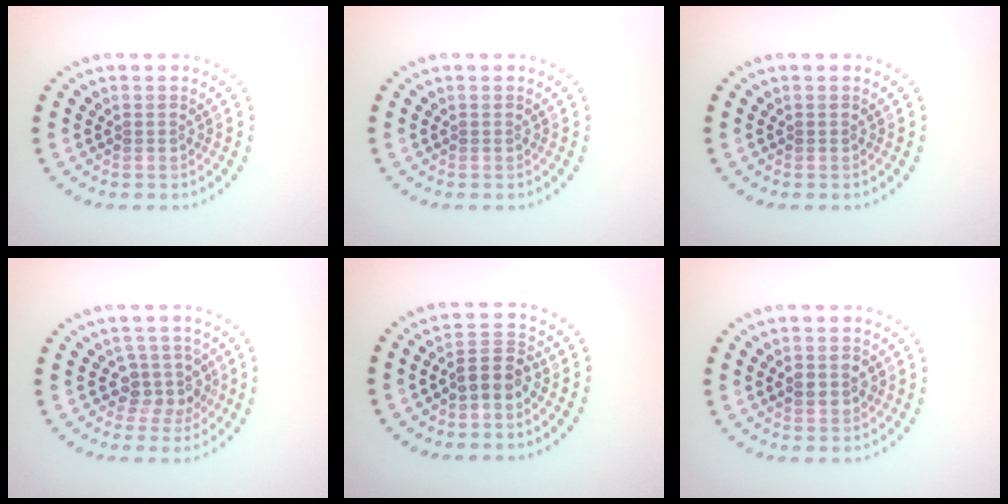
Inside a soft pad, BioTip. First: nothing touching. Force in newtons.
{"total": 0.0}
{"total": 0.0}
{"total": 2.7, "press": 2.1, "slide": 1.7}
{"total": 2.6, "press": 2.2, "slide": 1.3}
{"total": 1.8, "press": 1.8, "slide": 0.2}